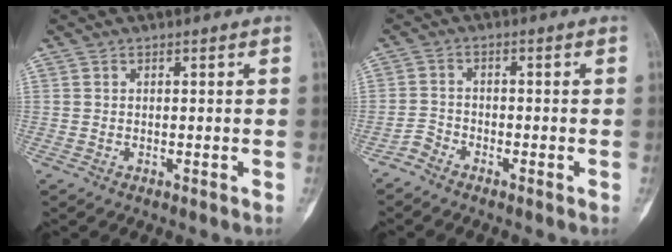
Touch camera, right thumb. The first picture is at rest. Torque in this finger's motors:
{"motor_torque": [4.23, 0.77, -0.12, -0.46, 0.04]}